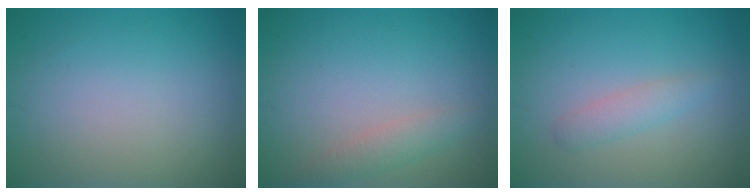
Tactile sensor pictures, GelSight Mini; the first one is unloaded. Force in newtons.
{"total": 1.7, "press": 1.7, "slide": 0.1}
{"total": 1.1, "press": 1.1, "slide": 0.1}